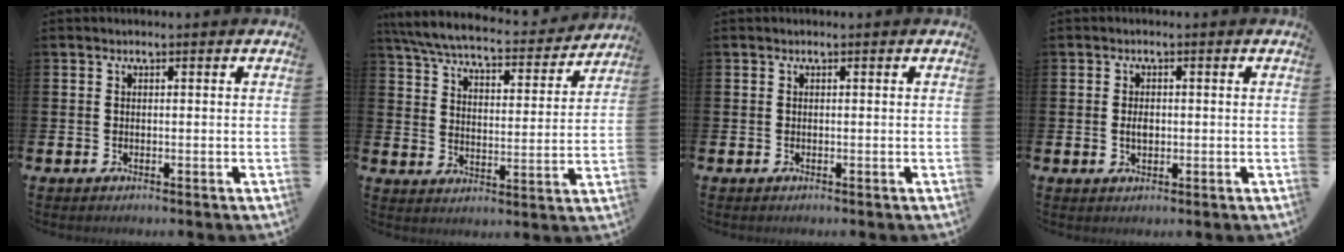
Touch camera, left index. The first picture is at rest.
{"total": 6.8, "force": [6.3, 0.9, 2.4], "torque": [-0.079, -0.045, 0.105]}
{"total": 0.0}
{"total": 1.9, "force": [0.0, 1.2, 1.5], "torque": [-0.022, 0.003, -0.004]}